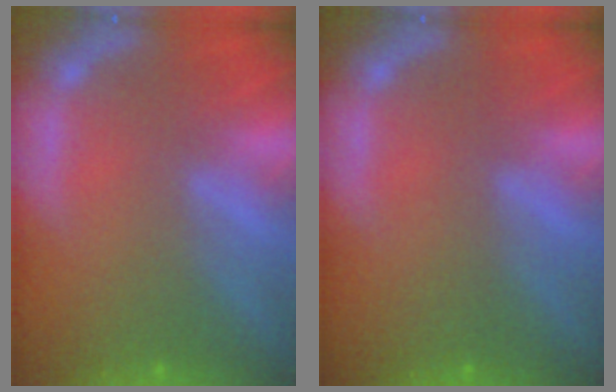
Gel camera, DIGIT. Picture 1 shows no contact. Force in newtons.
{"total": 0.0}